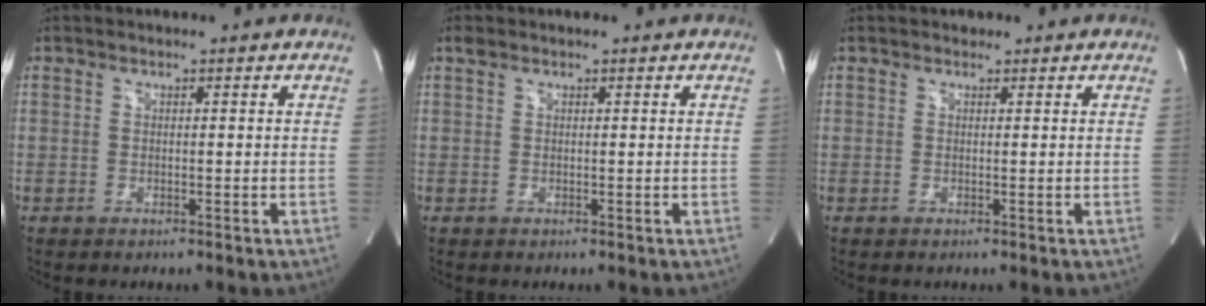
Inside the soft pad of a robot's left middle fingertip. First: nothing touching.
{"total": 1.0, "force": [0.8, 0.4, 0.6], "torque": [-0.019, 0.022, 0.017]}
{"total": 0.6, "force": [0.4, 0.4, 0.0], "torque": [-0.002, 0.001, 0.005]}